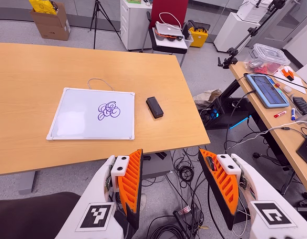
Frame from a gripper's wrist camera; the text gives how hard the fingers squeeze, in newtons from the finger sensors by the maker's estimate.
{"total": 0.0}